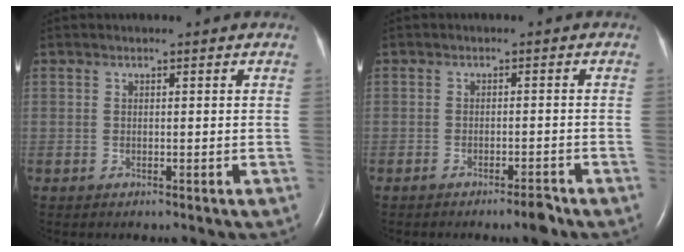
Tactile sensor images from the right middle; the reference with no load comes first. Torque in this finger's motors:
{"motor_torque": [-0.06, 0.06, -0.05, 0.01]}